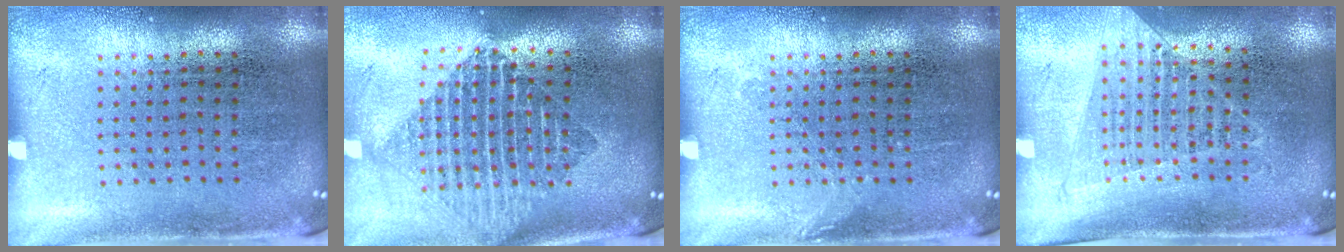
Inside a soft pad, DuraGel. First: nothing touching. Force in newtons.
{"total": 1.9, "press": 1.6, "slide": 1.0}
{"total": 0.6, "press": 0.6, "slide": 0.1}
{"total": 1.3, "press": 1.2, "slide": 0.4}